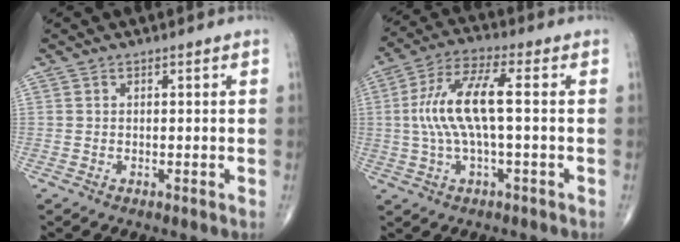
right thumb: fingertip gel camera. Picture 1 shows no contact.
{"total": 11.9, "force": [0.4, 3.5, 11.4], "torque": [-0.249, 0.029, 0.004]}